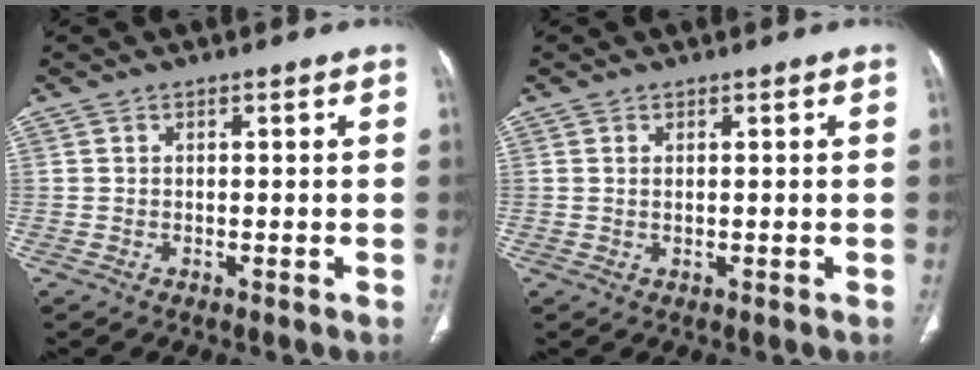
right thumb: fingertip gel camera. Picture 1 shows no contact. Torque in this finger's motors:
{"motor_torque": [-0.40, 0.15, 0.01, 0.73, 0.00]}